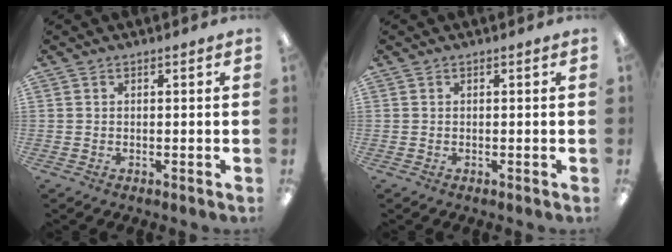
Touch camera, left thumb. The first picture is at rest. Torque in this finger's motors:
{"motor_torque": [0.00, 0.00, -0.05, 0.02, -0.01]}